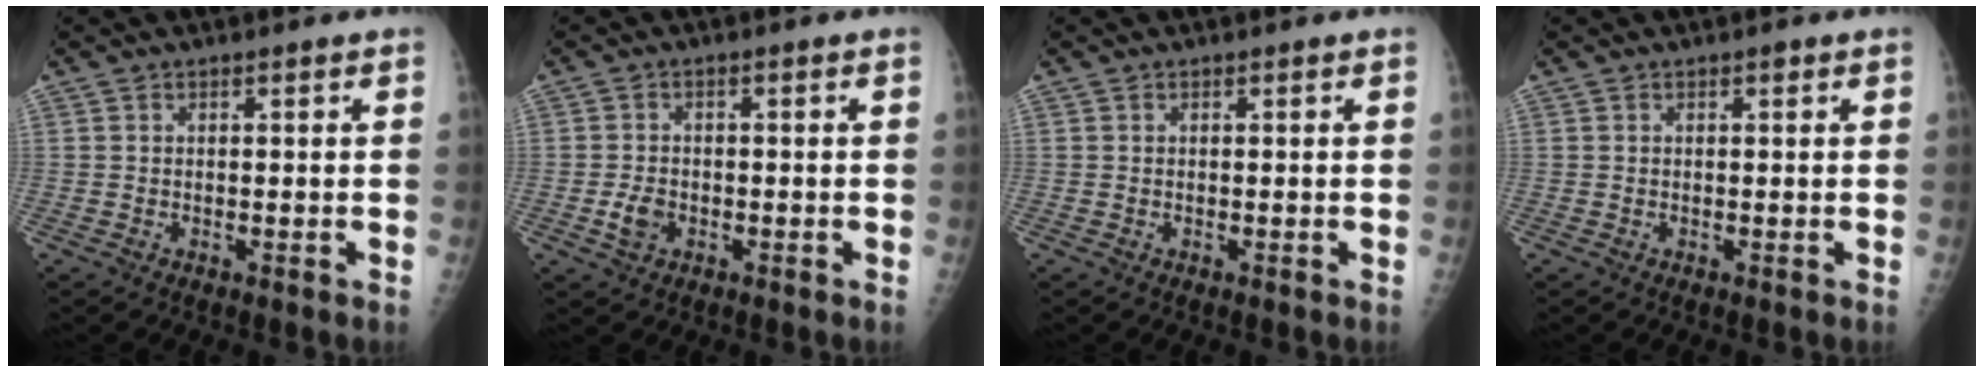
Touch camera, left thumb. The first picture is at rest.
{"total": 3.2, "force": [-1.1, 2.3, 2.0], "torque": [-0.034, 0.005, -0.019]}
{"total": 0.0}
{"total": 0.7, "force": [0.3, 0.3, 0.5], "torque": [-0.004, 0.000, 0.003]}